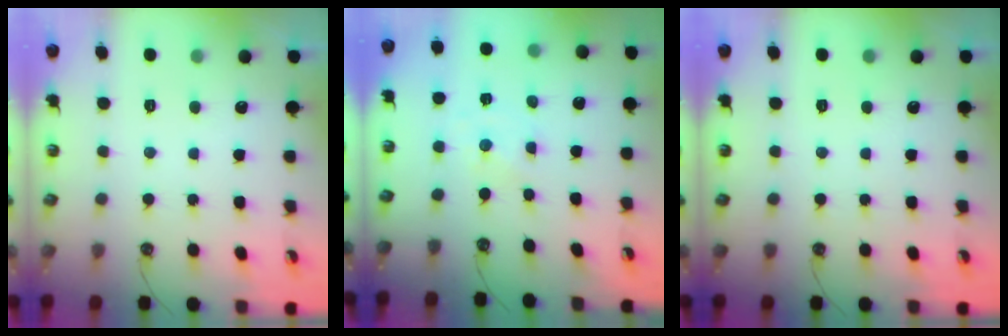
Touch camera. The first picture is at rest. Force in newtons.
{"total": 0.0}
{"total": 0.0}